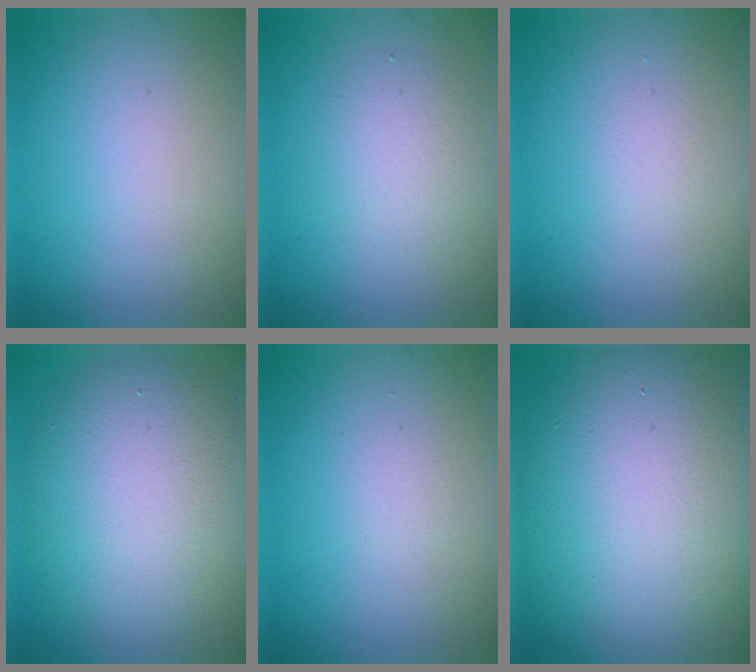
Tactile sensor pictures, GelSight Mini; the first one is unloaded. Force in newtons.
{"total": 2.5, "press": 2.5, "slide": 0.2}
{"total": 0.7, "press": 0.7, "slide": 0.0}
{"total": 10.2, "press": 10.2, "slide": 0.5}
{"total": 0.6, "press": 0.6, "slide": 0.0}
{"total": 15.7, "press": 15.7, "slide": 0.9}